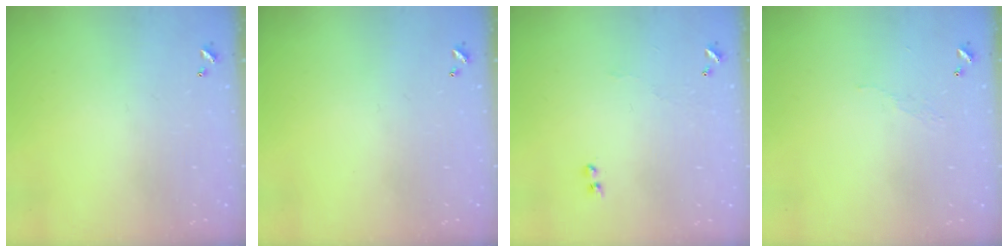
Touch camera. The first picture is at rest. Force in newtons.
{"total": 0.0}
{"total": 2.6, "press": 2.5, "slide": 0.5}
{"total": 2.0, "press": 2.0, "slide": 0.5}